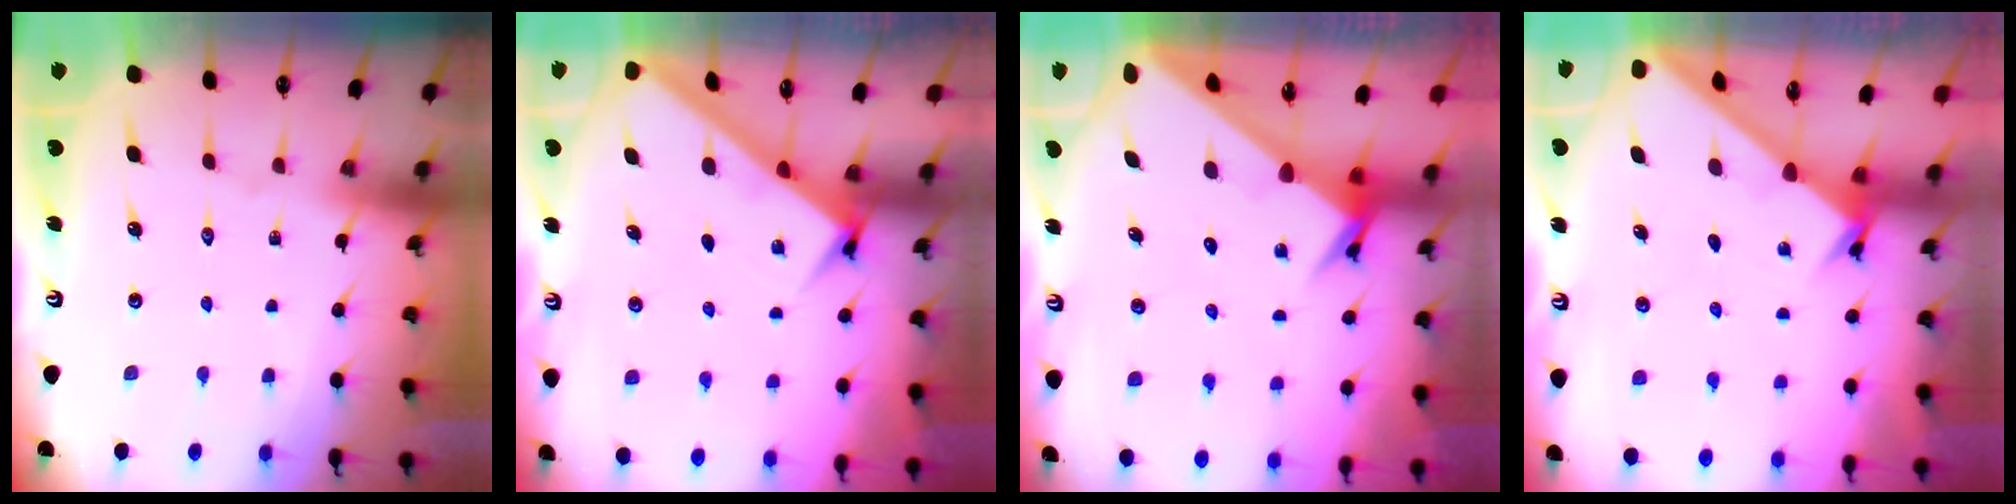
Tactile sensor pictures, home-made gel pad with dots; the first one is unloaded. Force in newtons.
{"total": 2.9, "press": 2.8, "slide": 0.2}
{"total": 3.6, "press": 3.6, "slide": 0.3}
{"total": 1.5, "press": 1.4, "slide": 0.1}